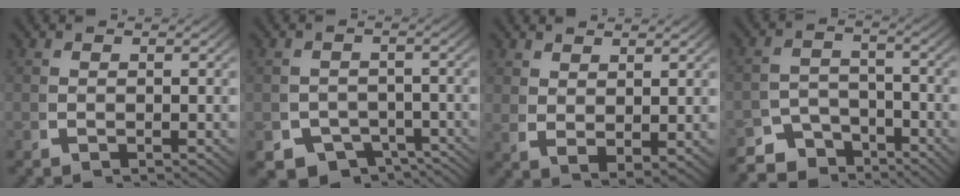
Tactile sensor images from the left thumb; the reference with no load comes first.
{"total": 8.1, "force": [-5.3, 5.3, 2.9], "torque": [-0.041, -0.039, -0.082]}
{"total": 2.5, "force": [1.4, 1.1, 1.7], "torque": [-0.032, -0.012, 0.043]}
{"total": 6.6, "force": [-4.6, 4.4, 1.9], "torque": [-0.009, -0.032, -0.077]}